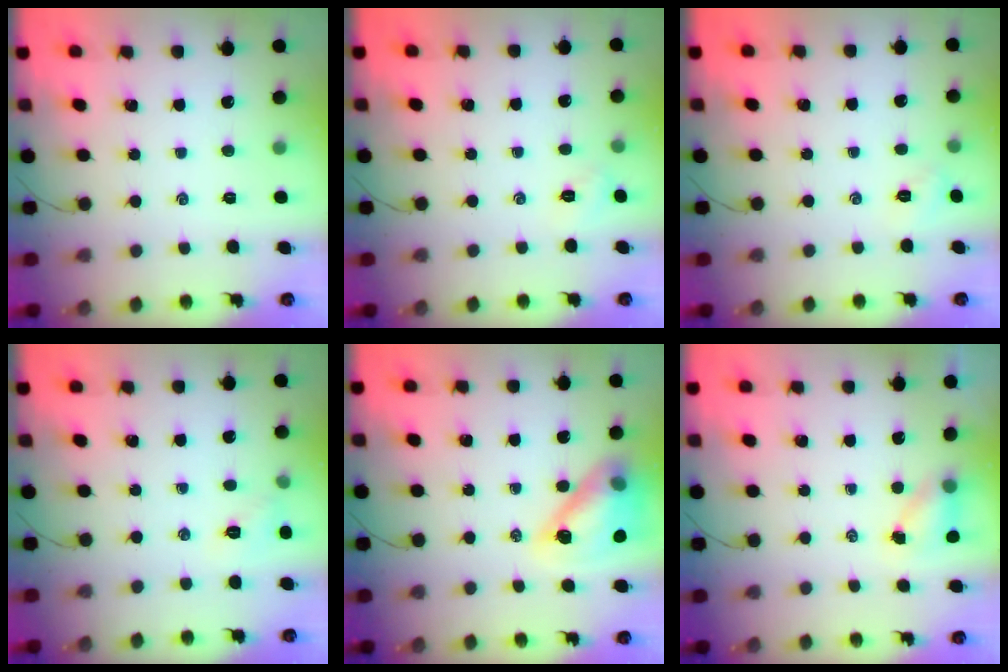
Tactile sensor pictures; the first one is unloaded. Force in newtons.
{"total": 2.4, "press": 2.3, "slide": 0.7}
{"total": 2.4, "press": 2.3, "slide": 0.7}
{"total": 5.7, "press": 5.4, "slide": 1.7}
{"total": 13.9, "press": 13.4, "slide": 3.8}
{"total": 4.0, "press": 3.9, "slide": 0.6}